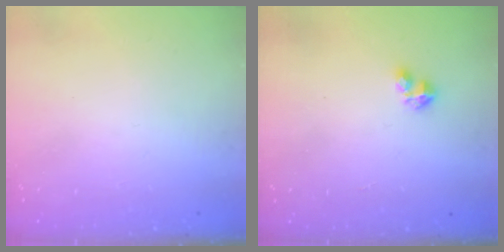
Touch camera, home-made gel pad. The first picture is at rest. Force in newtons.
{"total": 2.4, "press": 2.4, "slide": 0.5}